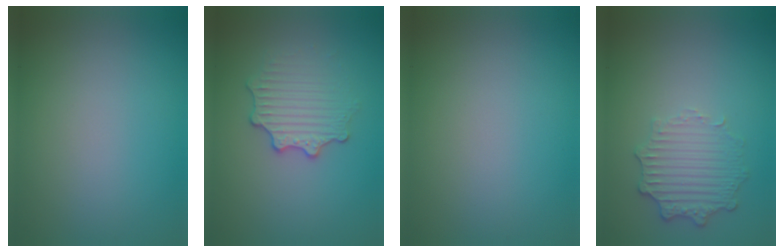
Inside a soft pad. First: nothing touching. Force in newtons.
{"total": 3.0, "press": 2.6, "slide": 1.5}
{"total": 0.0}
{"total": 2.9, "press": 2.4, "slide": 1.6}